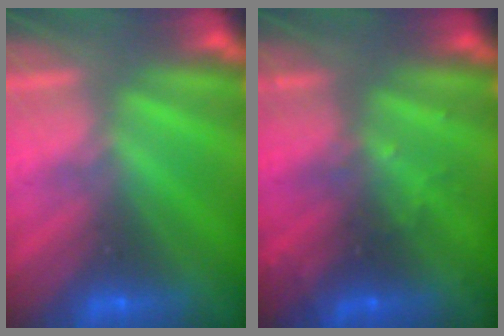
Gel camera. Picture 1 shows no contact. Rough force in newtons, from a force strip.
{"total": 2.9}